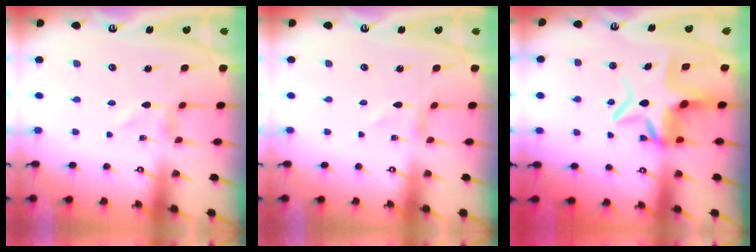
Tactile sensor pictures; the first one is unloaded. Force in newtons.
{"total": 0.8, "press": 0.8, "slide": 0.1}
{"total": 9.8, "press": 9.3, "slide": 3.2}